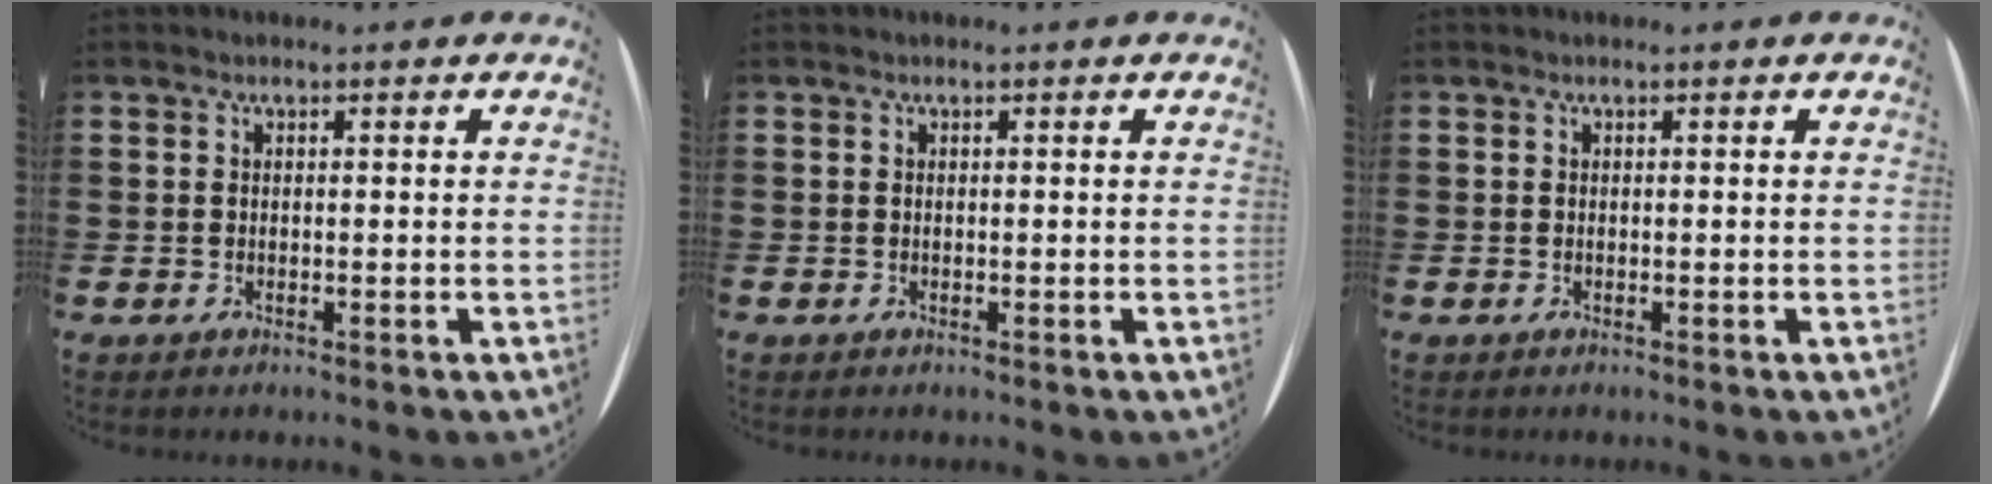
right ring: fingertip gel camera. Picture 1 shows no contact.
{"total": 0.0}
{"total": 0.0}